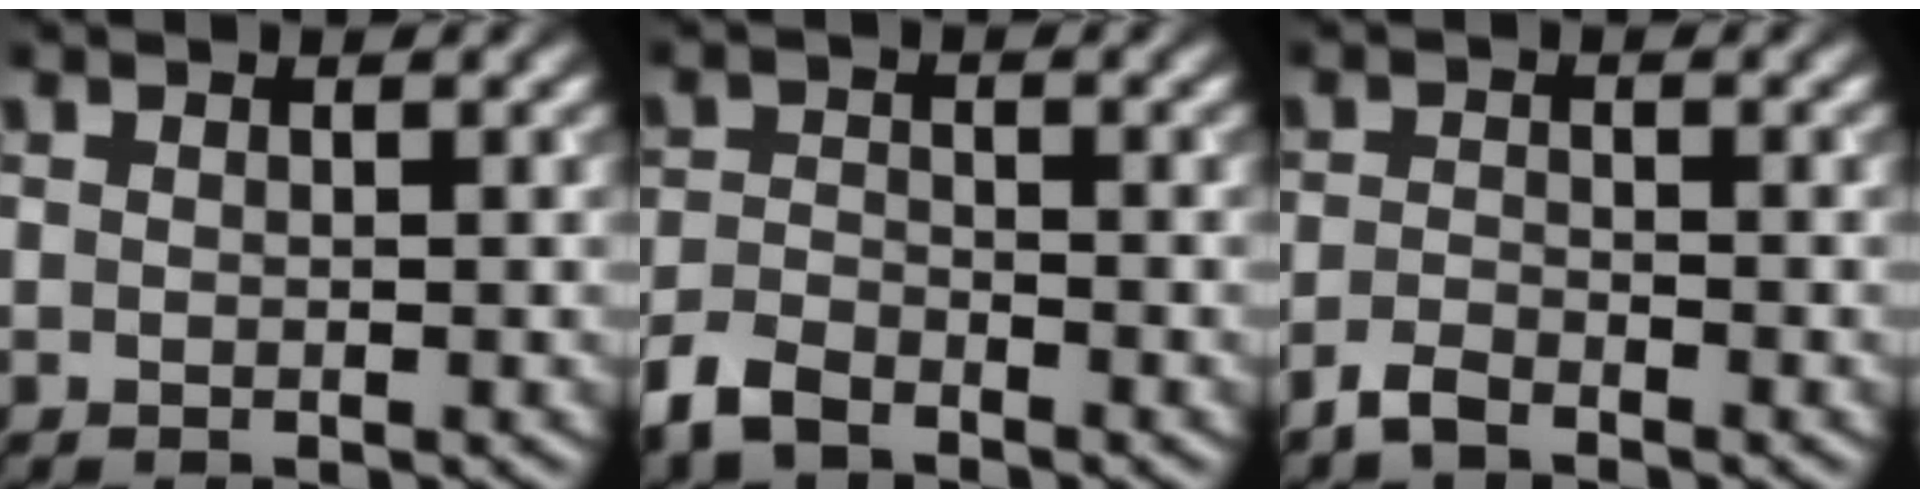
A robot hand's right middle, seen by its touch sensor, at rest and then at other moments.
{"total": 3.0, "force": [-2.6, 1.0, 1.0], "torque": [-0.024, -0.003, -0.062]}
{"total": 1.7, "force": [-1.6, 0.3, 0.5], "torque": [-0.017, 0.000, -0.036]}